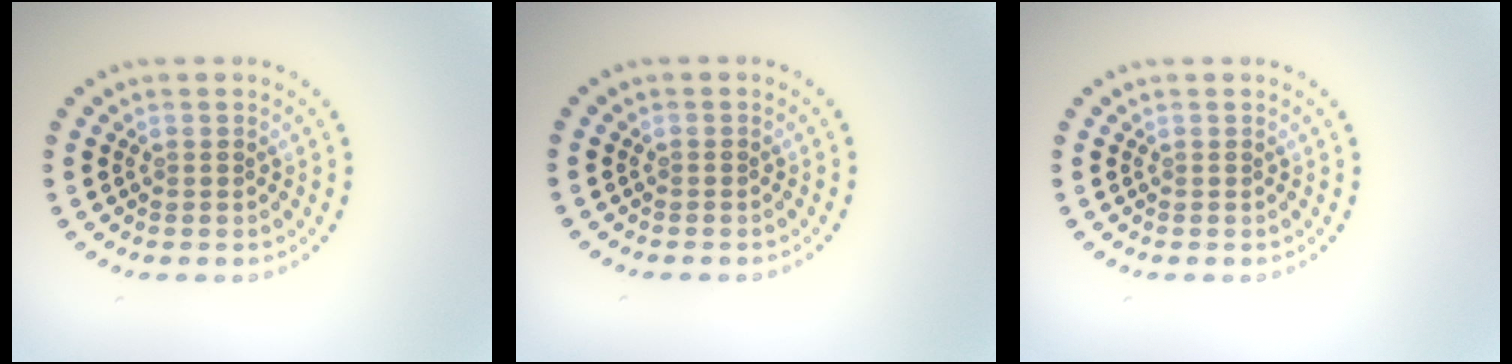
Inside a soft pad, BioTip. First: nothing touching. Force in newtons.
{"total": 0.0}
{"total": 0.0}